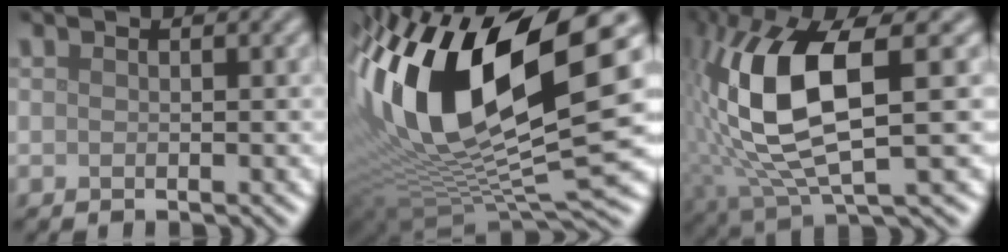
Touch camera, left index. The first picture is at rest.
{"total": 16.8, "force": [3.8, 7.1, 14.8], "torque": [-0.286, 0.012, 0.055]}
{"total": 11.7, "force": [1.5, 4.0, 10.9], "torque": [-0.229, -0.001, 0.032]}